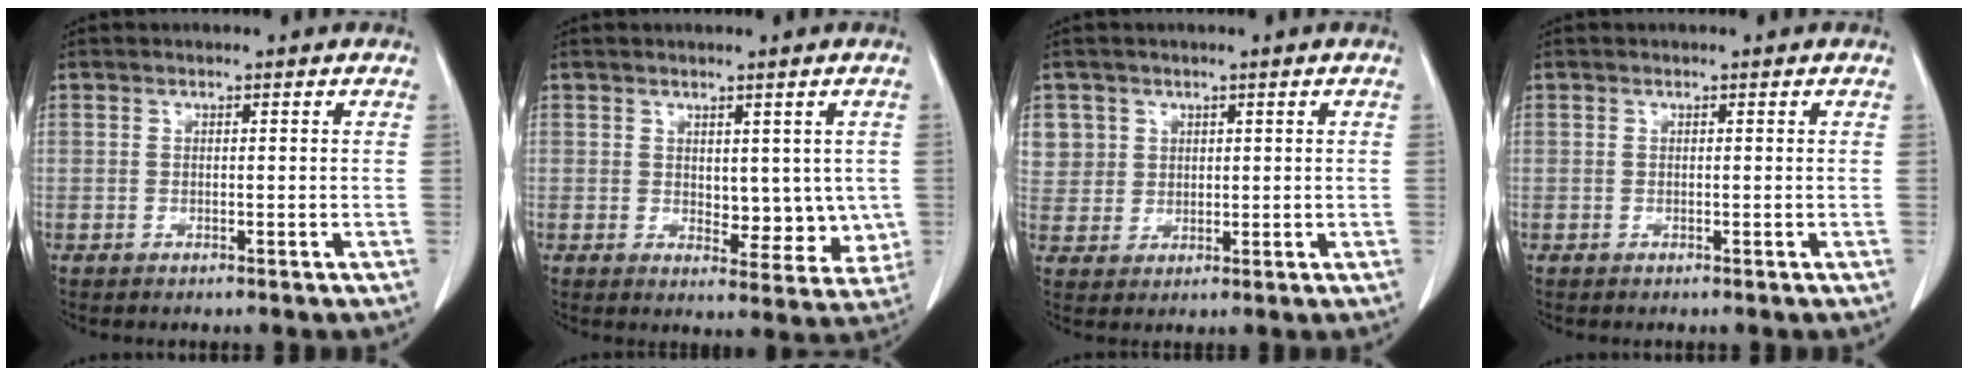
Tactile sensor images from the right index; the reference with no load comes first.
{"total": 7.0, "force": [0.5, 4.1, 5.7], "torque": [-0.050, -0.008, 0.017]}
{"total": 5.8, "force": [2.5, 5.2, 0.2], "torque": [0.005, 0.007, 0.056]}
{"total": 0.0}